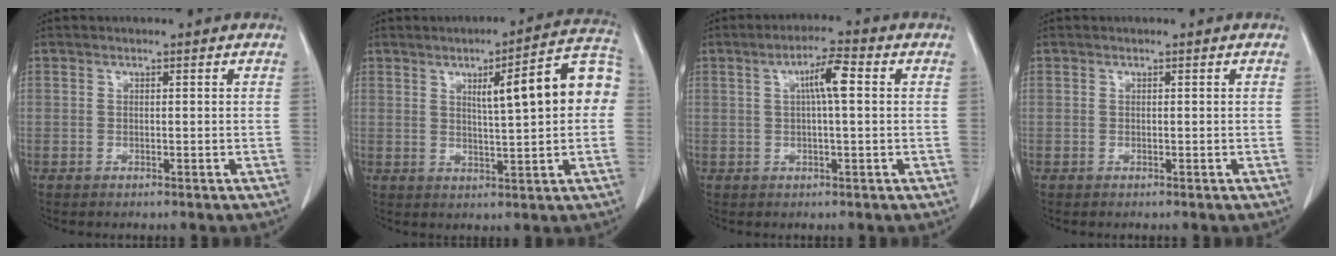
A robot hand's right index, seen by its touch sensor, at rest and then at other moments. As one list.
[{"total": 12.1, "force": [2.2, 1.5, 11.8], "torque": [-0.156, 0.030, 0.027]}, {"total": 5.2, "force": [1.1, 0.4, 5.1], "torque": [-0.090, 0.011, 0.016]}, {"total": 0.0}]